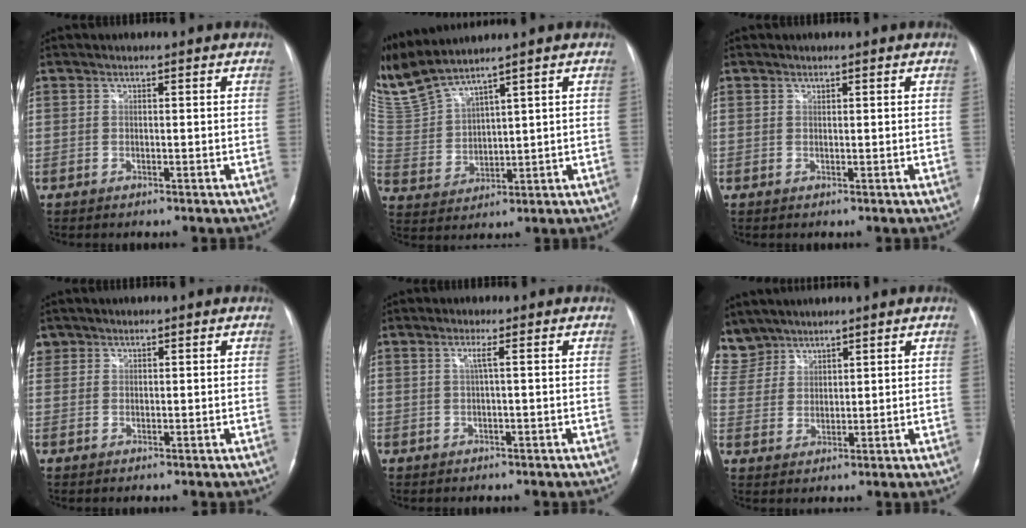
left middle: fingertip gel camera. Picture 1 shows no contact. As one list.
[{"total": 9.3, "force": [8.4, -0.5, 4.0], "torque": [-0.104, 0.007, 0.185]}, {"total": 0.0}, {"total": 2.1, "force": [1.4, 1.6, 0.0], "torque": [0.009, 0.009, 0.023]}, {"total": 1.1, "force": [0.2, -0.4, 1.1], "torque": [-0.024, 0.001, 0.004]}, {"total": 7.8, "force": [6.7, 4.0, 0.1], "torque": [-0.011, 0.010, 0.145]}]